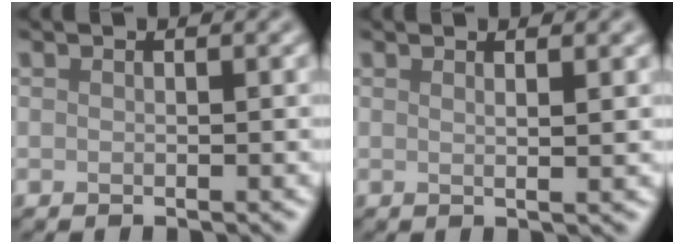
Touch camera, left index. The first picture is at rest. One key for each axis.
{"total": 2.4, "fx": 1.0, "fy": 0.8, "fz": 2.0, "tx": -0.021, "ty": 0.004, "tz": -0.005}